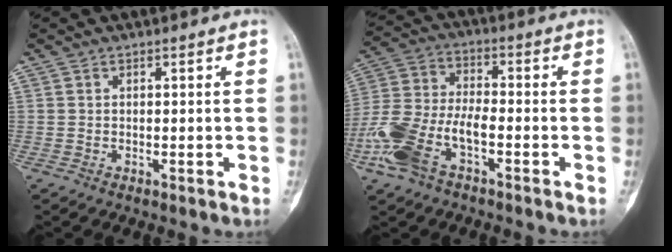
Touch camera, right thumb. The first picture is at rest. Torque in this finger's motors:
{"motor_torque": [0.54, 0.45, 0.72, 0.04, 0.18]}